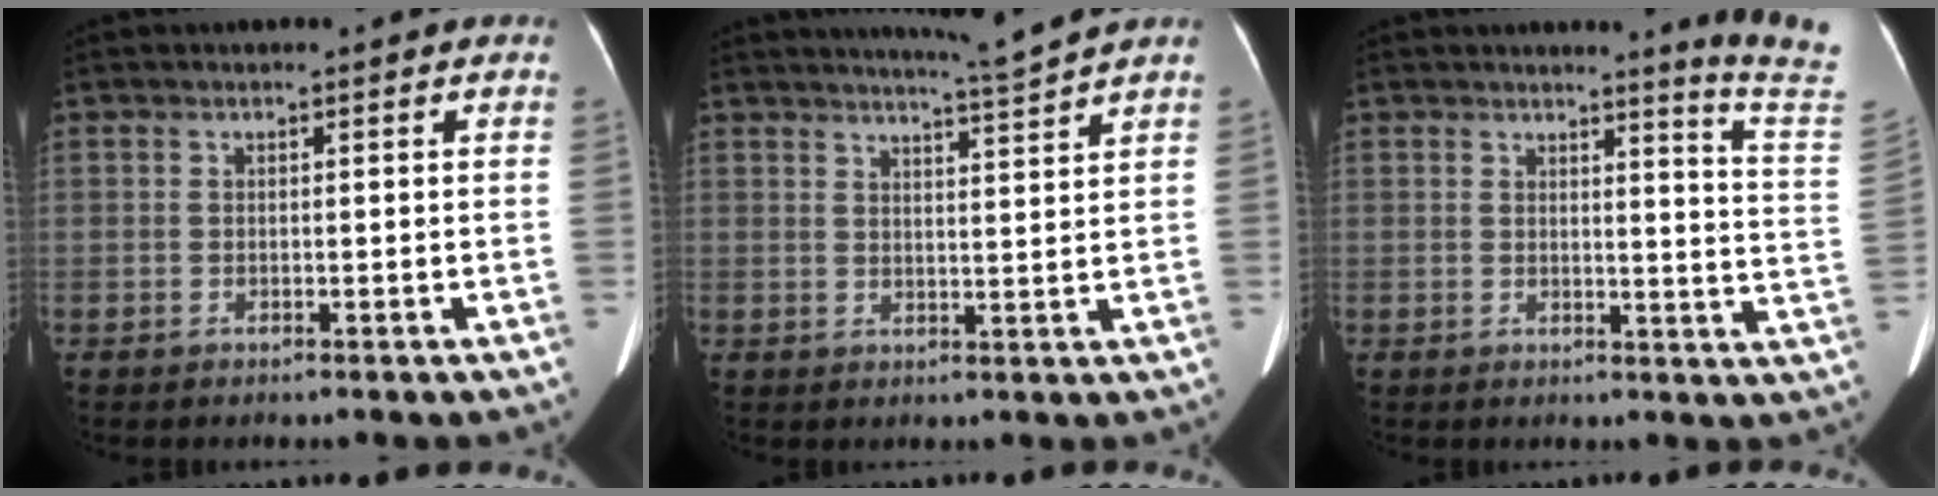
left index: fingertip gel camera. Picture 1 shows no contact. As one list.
[{"total": 5.9, "force": [5.4, -2.0, 1.4], "torque": [-0.030, -0.016, 0.084]}, {"total": 9.7, "force": [9.0, -2.9, 2.2], "torque": [-0.030, -0.111, 0.087]}]